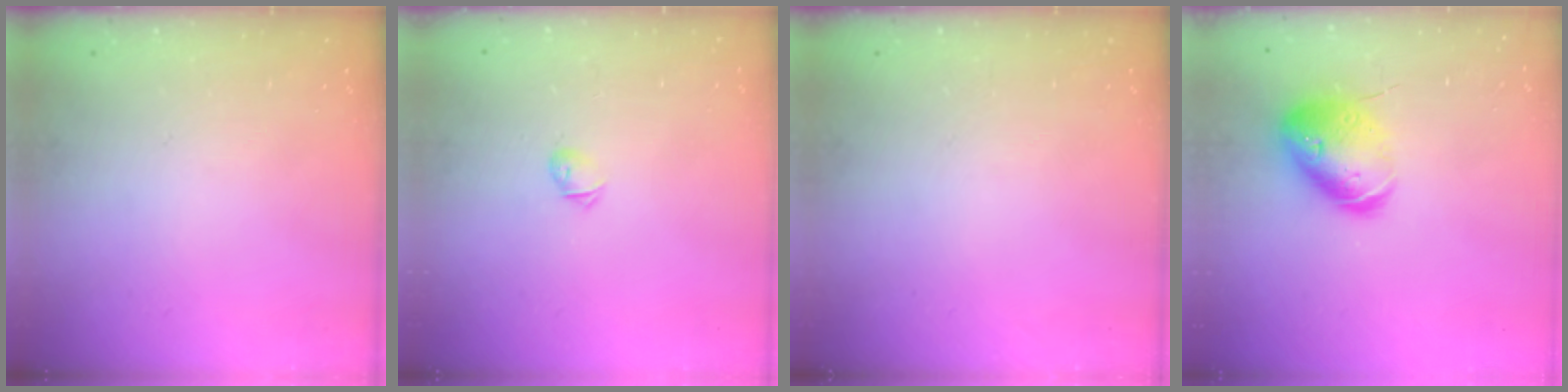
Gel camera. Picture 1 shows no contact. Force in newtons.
{"total": 2.8, "press": 2.7, "slide": 0.6}
{"total": 0.0}
{"total": 16.5, "press": 16.3, "slide": 2.7}